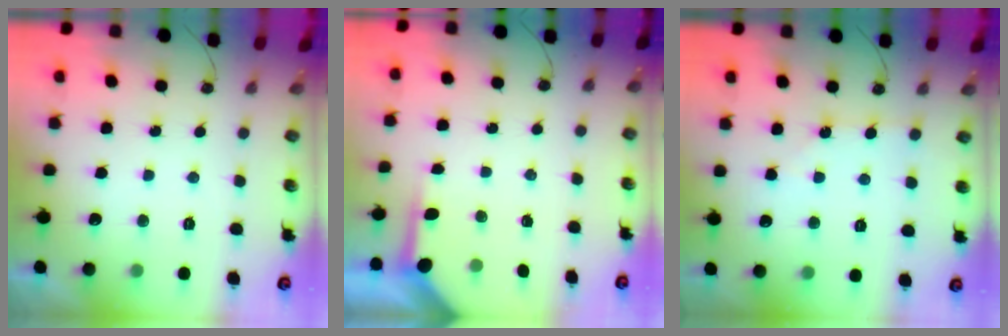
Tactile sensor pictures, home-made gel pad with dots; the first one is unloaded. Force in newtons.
{"total": 3.6, "press": 3.6, "slide": 0.5}
{"total": 1.7, "press": 1.7, "slide": 0.3}